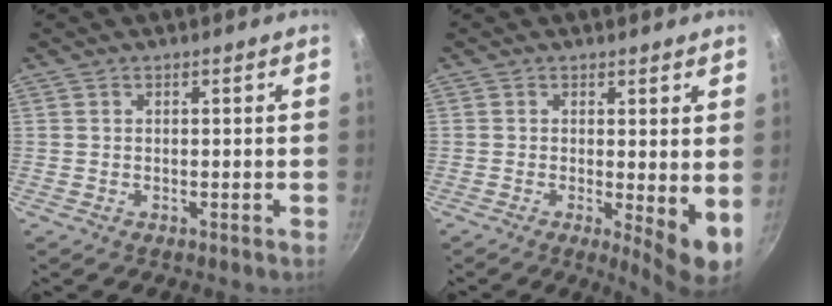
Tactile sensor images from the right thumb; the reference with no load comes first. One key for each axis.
{"total": 6.6, "fx": -0.2, "fy": 1.9, "fz": 6.4, "tx": -0.088, "ty": -0.017, "tz": 0.000}